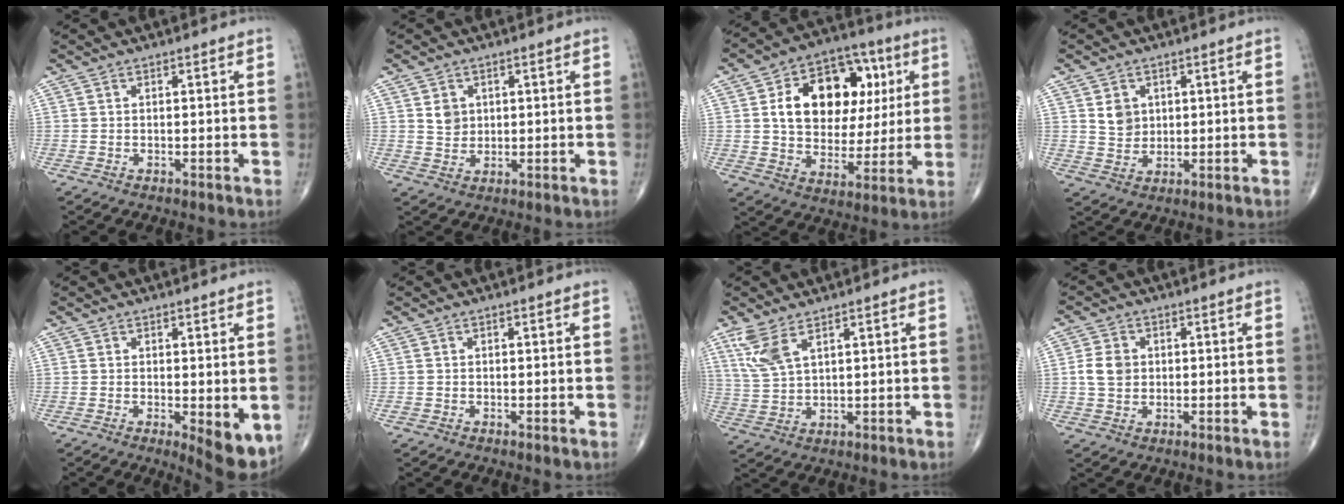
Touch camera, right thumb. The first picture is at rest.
{"total": 3.6, "force": [1.1, 3.0, 1.6], "torque": [-0.012, -0.007, 0.022]}
{"total": 20.2, "force": [5.0, 13.7, 13.9], "torque": [-0.178, 0.010, 0.082]}
{"total": 4.5, "force": [1.4, 3.7, 2.1], "torque": [-0.017, -0.010, 0.030]}
{"total": 6.5, "force": [-1.2, 2.3, 6.0], "torque": [-0.074, -0.019, -0.012]}
{"total": 0.5, "force": [-0.2, 0.4, 0.3], "torque": [-0.005, -0.002, -0.006]}
{"total": 6.4, "force": [3.7, 2.3, 4.7], "torque": [-0.106, -0.010, 0.087]}
{"total": 4.9, "force": [0.4, 3.9, 2.9], "torque": [-0.046, 0.003, 0.005]}